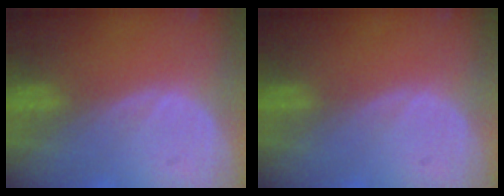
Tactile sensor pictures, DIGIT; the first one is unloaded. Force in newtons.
{"total": 0.0}